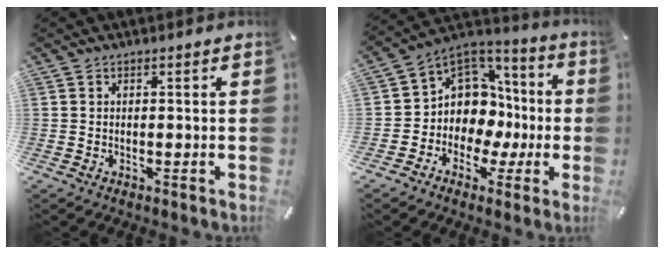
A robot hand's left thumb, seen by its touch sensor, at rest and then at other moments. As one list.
[{"total": 10.9, "force": [-0.6, 10.4, 3.4], "torque": [-0.069, -0.031, 0.002]}]